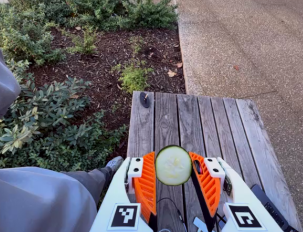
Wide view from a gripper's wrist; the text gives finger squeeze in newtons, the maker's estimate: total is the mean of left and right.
{"total": 6.5, "left": 6.3, "right": 6.7}